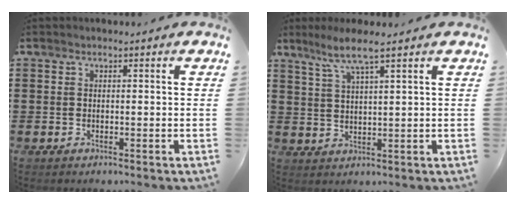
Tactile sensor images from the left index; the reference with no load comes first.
{"total": 5.0, "force": [3.5, -0.1, 3.6], "torque": [-0.079, -0.004, 0.060]}